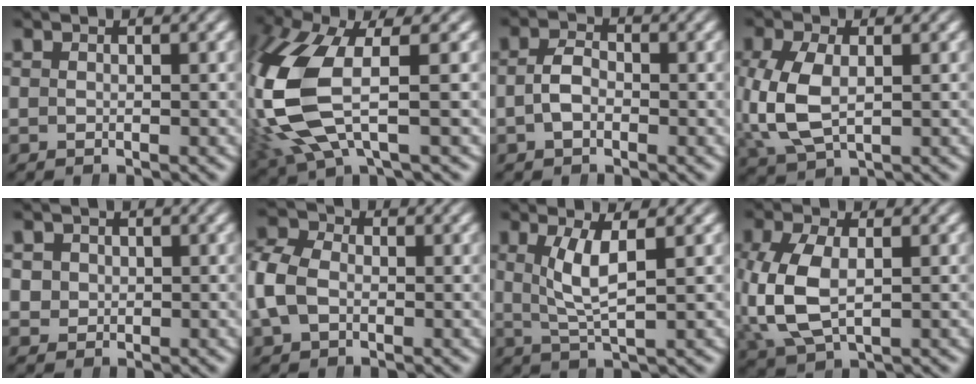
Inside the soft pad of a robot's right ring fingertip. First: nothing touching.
{"total": 10.1, "force": [-0.6, 6.3, 7.9], "torque": [-0.227, -0.034, 0.013]}
{"total": 2.6, "force": [-0.7, 1.7, 1.8], "torque": [-0.041, -0.005, -0.011]}
{"total": 5.9, "force": [-0.1, 4.1, 4.2], "torque": [-0.120, -0.017, 0.017]}
{"total": 2.8, "force": [0.6, 2.7, 0.8], "torque": [-0.027, -0.006, 0.015]}
{"total": 5.0, "force": [-0.2, 4.4, 2.5], "torque": [-0.069, -0.001, -0.007]}
{"total": 3.9, "force": [0.5, 1.3, 3.7], "torque": [-0.075, -0.014, 0.022]}
{"total": 6.5, "force": [-0.2, 4.5, 4.7], "torque": [-0.133, -0.020, 0.015]}